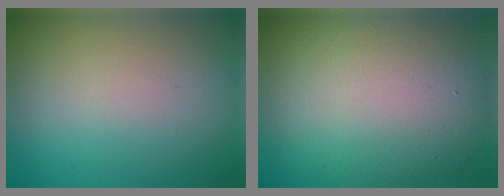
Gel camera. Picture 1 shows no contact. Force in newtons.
{"total": 13.5, "press": 13.5, "slide": 1.1}